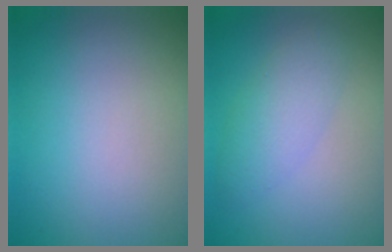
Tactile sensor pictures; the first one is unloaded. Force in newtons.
{"total": 3.1, "press": 3.1, "slide": 0.0}